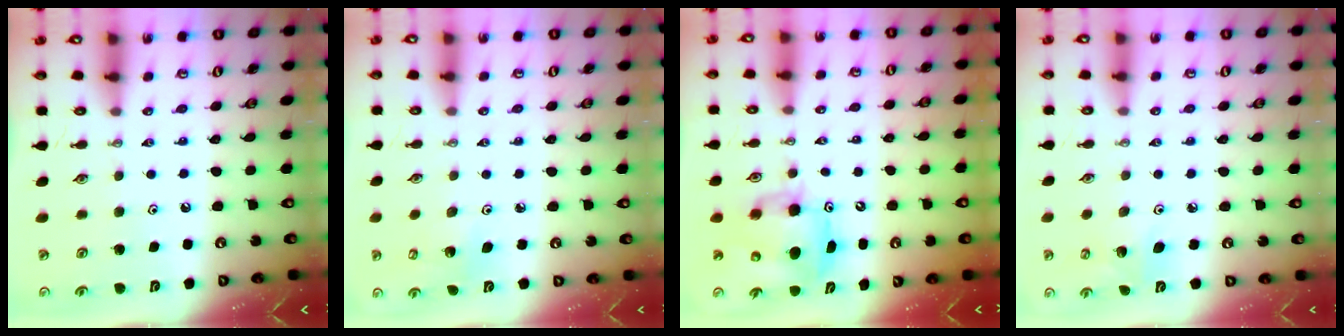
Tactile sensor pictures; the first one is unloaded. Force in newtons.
{"total": 3.3, "press": 3.1, "slide": 1.1}
{"total": 7.8, "press": 7.7, "slide": 1.5}
{"total": 5.0, "press": 4.5, "slide": 2.2}